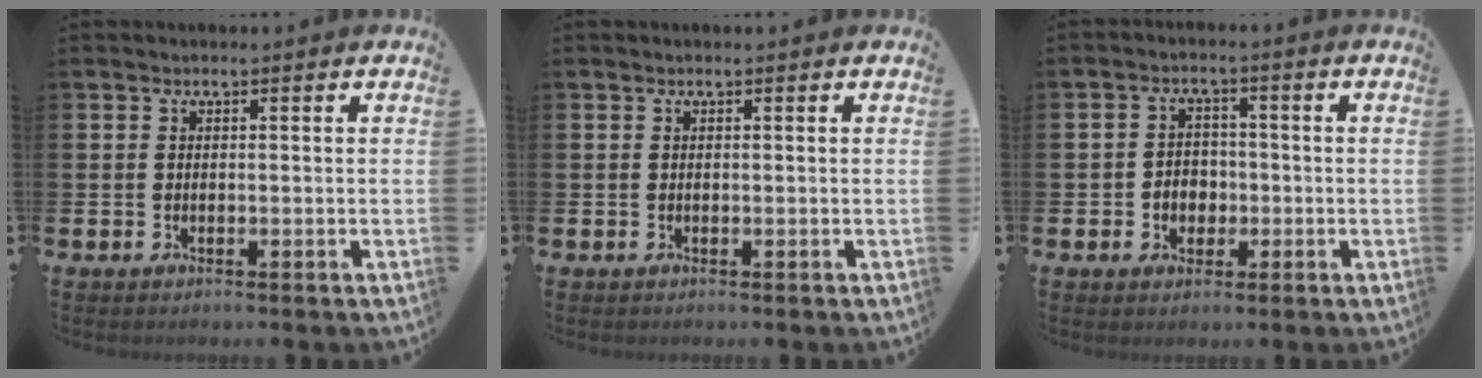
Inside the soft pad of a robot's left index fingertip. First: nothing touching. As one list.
[{"total": 0.0}, {"total": 3.2, "force": [-0.7, 2.8, 1.3], "torque": [-0.022, 0.004, -0.021]}]